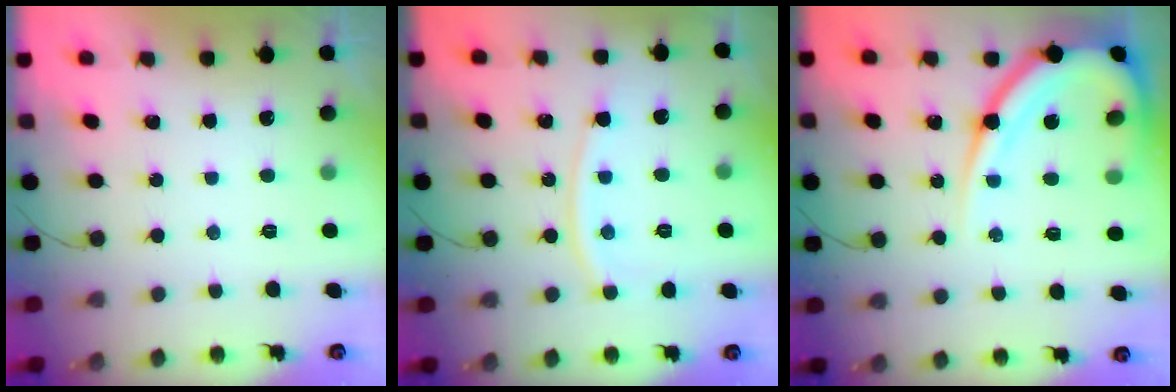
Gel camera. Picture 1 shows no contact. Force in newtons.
{"total": 8.9, "press": 8.8, "slide": 1.1}
{"total": 15.9, "press": 15.8, "slide": 1.6}